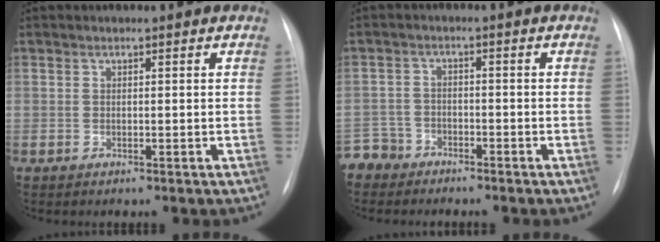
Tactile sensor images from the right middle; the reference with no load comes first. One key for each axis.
{"total": 4.4, "fx": -3.7, "fy": 2.2, "fz": -0.8, "tx": 0.019, "ty": 0.001, "tz": -0.078}